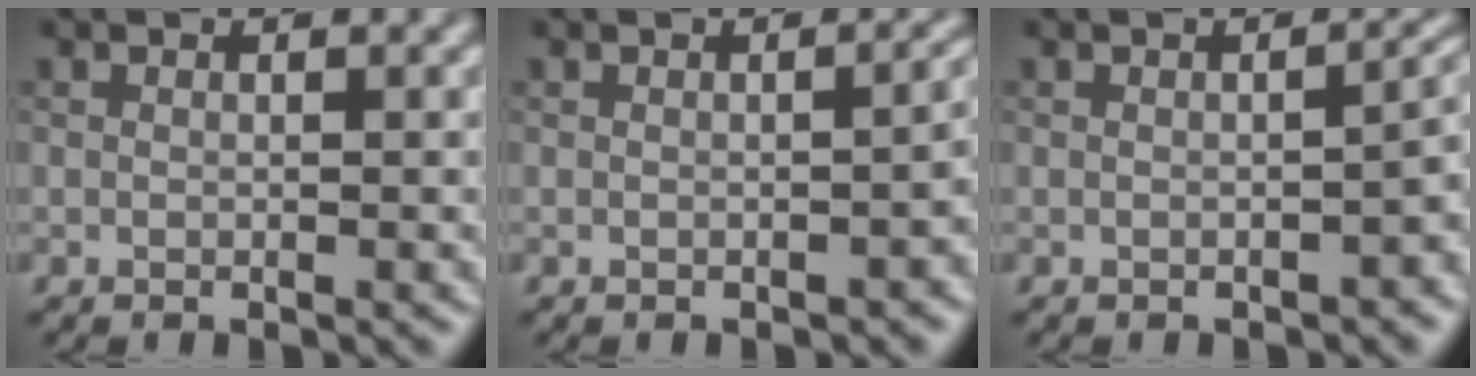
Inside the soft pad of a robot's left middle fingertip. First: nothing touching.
{"total": 2.4, "force": [-0.7, 1.0, 2.1], "torque": [-0.023, 0.004, -0.009]}
{"total": 3.0, "force": [-1.0, 1.2, 2.6], "torque": [-0.029, 0.004, -0.013]}